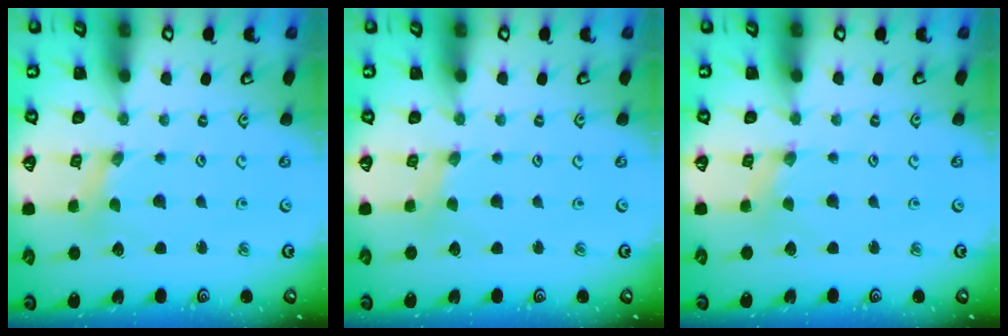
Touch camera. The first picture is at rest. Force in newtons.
{"total": 1.5, "press": 1.4, "slide": 0.3}
{"total": 1.3, "press": 1.3, "slide": 0.2}